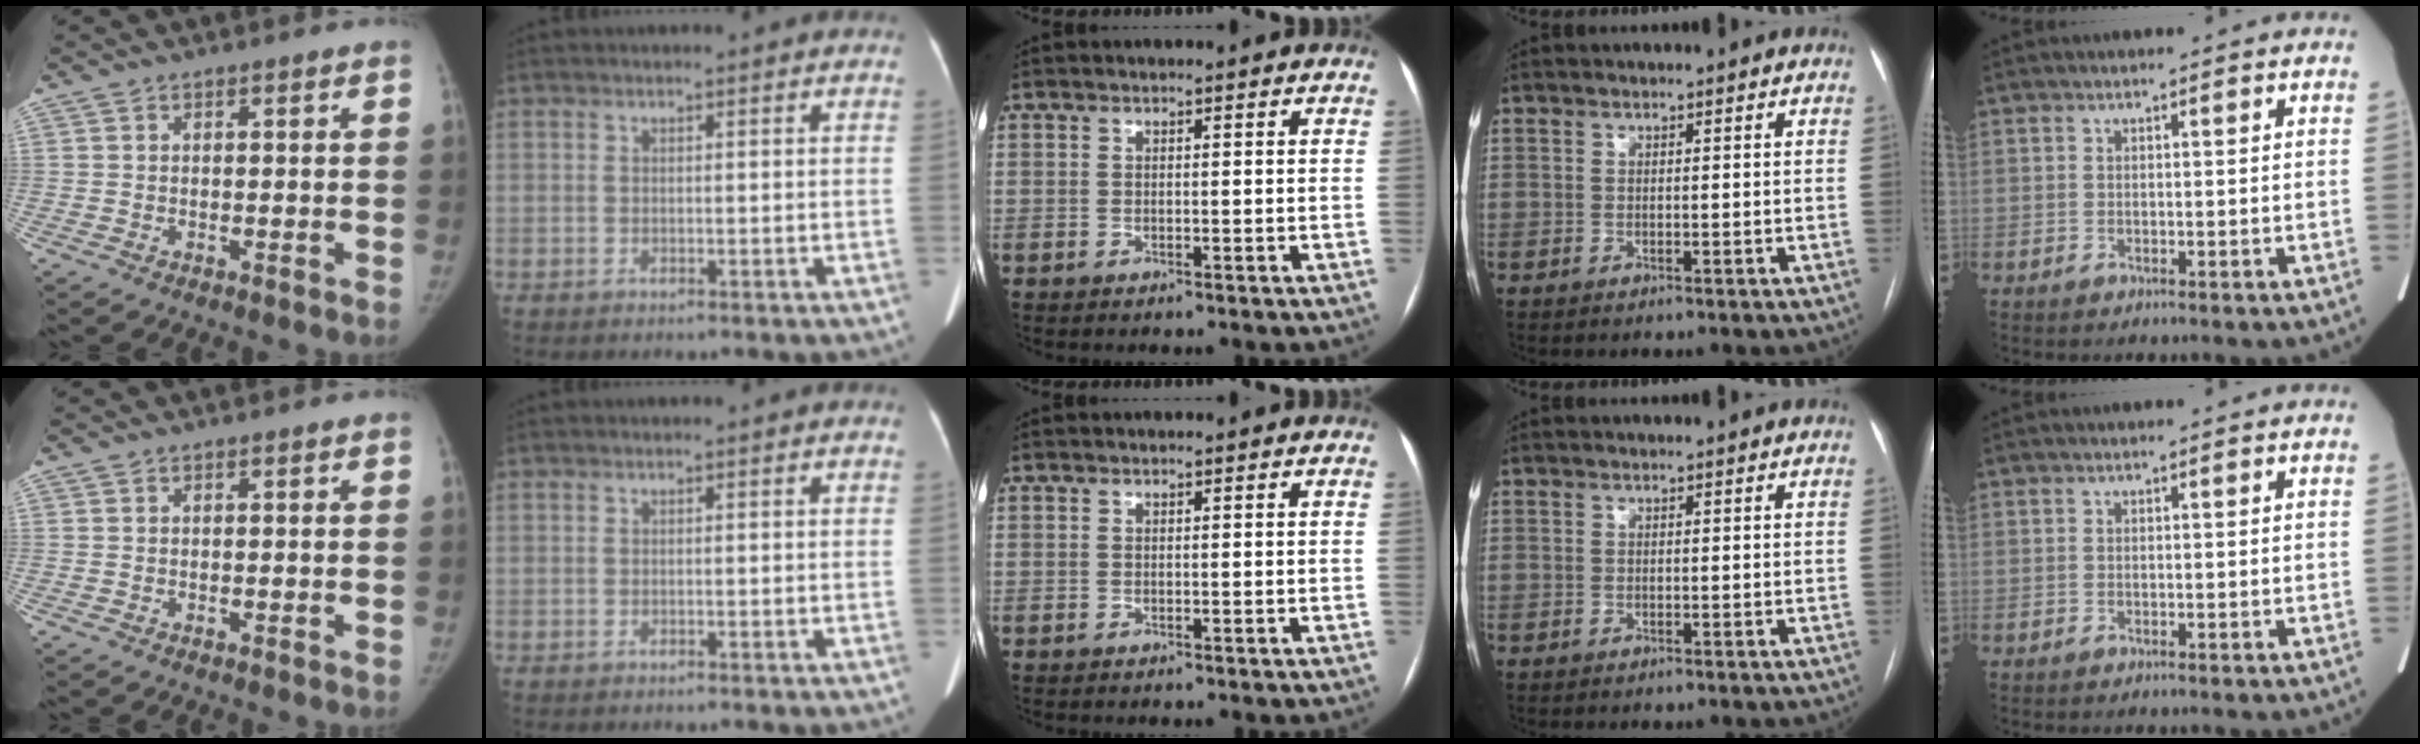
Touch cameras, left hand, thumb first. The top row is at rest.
{}